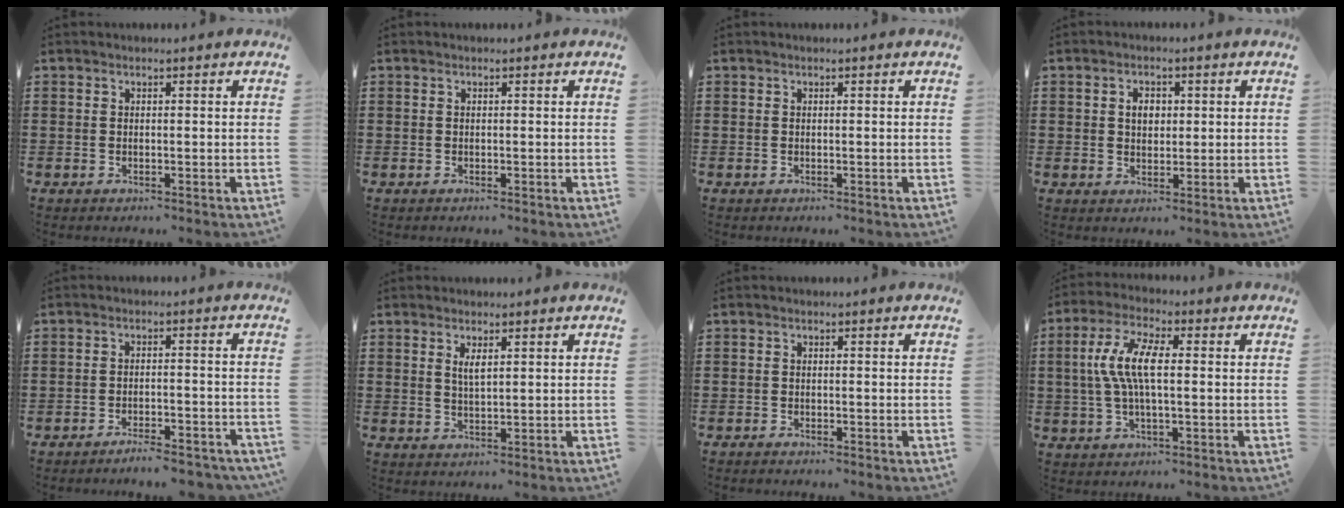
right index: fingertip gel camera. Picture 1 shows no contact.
{"total": 0.0}
{"total": 0.0}
{"total": 2.8, "force": [0.5, 2.0, 1.9], "torque": [-0.043, 0.011, 0.006]}
{"total": 3.8, "force": [-3.7, 0.0, 1.2], "torque": [-0.020, 0.000, -0.073]}
{"total": 2.1, "force": [0.9, 0.6, 1.8], "torque": [-0.037, 0.003, 0.015]}
{"total": 0.8, "force": [-0.8, 0.0, 0.0], "torque": [-0.001, 0.001, -0.018]}
{"total": 7.9, "force": [0.1, 2.8, 7.3], "torque": [-0.168, -0.002, -0.008]}